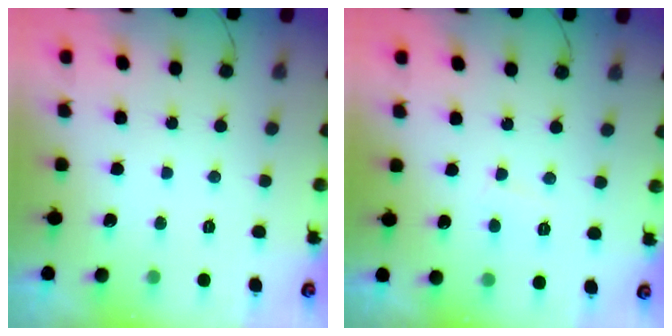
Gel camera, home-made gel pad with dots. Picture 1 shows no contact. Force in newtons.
{"total": 3.0, "press": 3.0, "slide": 0.2}